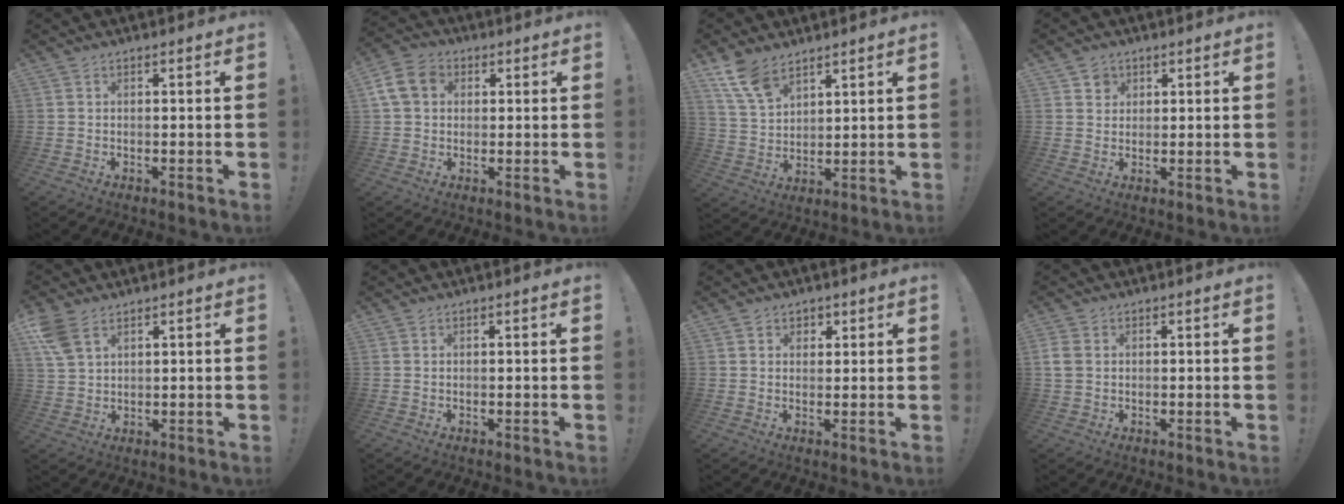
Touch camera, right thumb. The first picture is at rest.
{"total": 10.0, "force": [2.7, 7.9, 5.6], "torque": [-0.110, 0.007, 0.057]}
{"total": 10.0, "force": [7.2, 5.1, 4.7], "torque": [-0.089, -0.037, 0.142]}
{"total": 3.1, "force": [1.7, 2.6, 0.3], "torque": [0.007, -0.012, 0.027]}
{"total": 7.3, "force": [4.2, 4.3, 4.1], "torque": [-0.073, -0.011, 0.083]}
{"total": 0.0}
{"total": 2.8, "force": [1.3, 2.4, 0.5], "torque": [0.005, -0.005, 0.021]}
{"total": 3.7, "force": [0.6, 3.0, 2.1], "torque": [-0.052, 0.004, 0.012]}